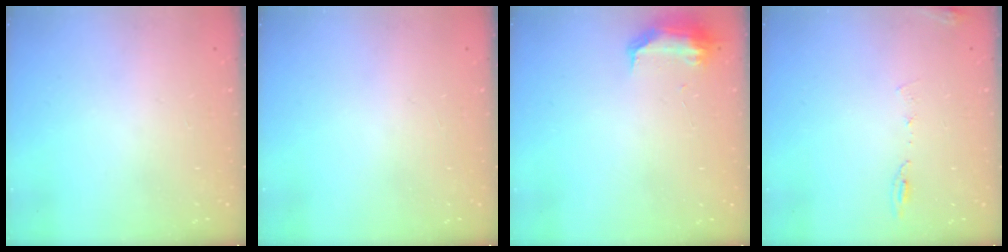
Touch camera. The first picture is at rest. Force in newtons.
{"total": 0.9, "press": 0.0, "slide": 0.9}
{"total": 8.5, "press": 8.4, "slide": 0.9}
{"total": 6.4, "press": 6.2, "slide": 1.6}